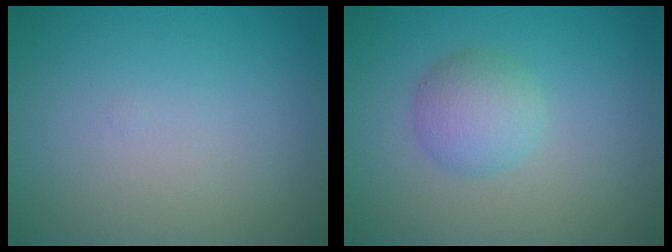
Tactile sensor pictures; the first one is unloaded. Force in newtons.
{"total": 2.9, "press": 2.9, "slide": 0.1}